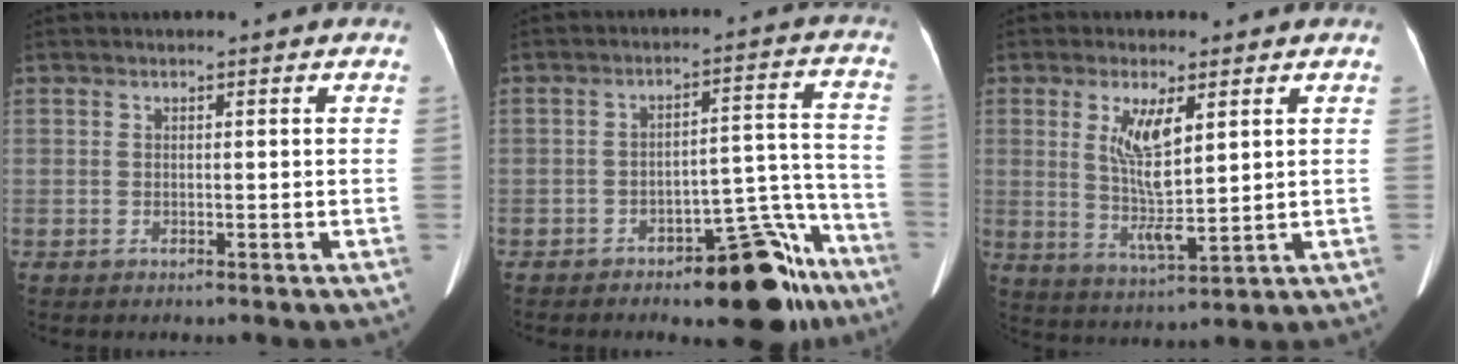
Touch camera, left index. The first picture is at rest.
{"total": 13.3, "force": [-9.6, 4.5, 8.0], "torque": [-0.066, 0.042, -0.136]}
{"total": 7.7, "force": [2.3, 1.6, 7.2], "torque": [-0.140, -0.011, 0.048]}